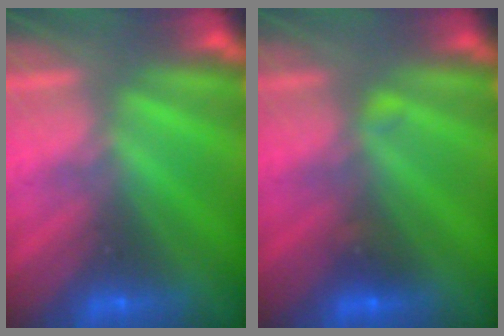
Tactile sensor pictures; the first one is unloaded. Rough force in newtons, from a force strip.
{"total": 2.2}